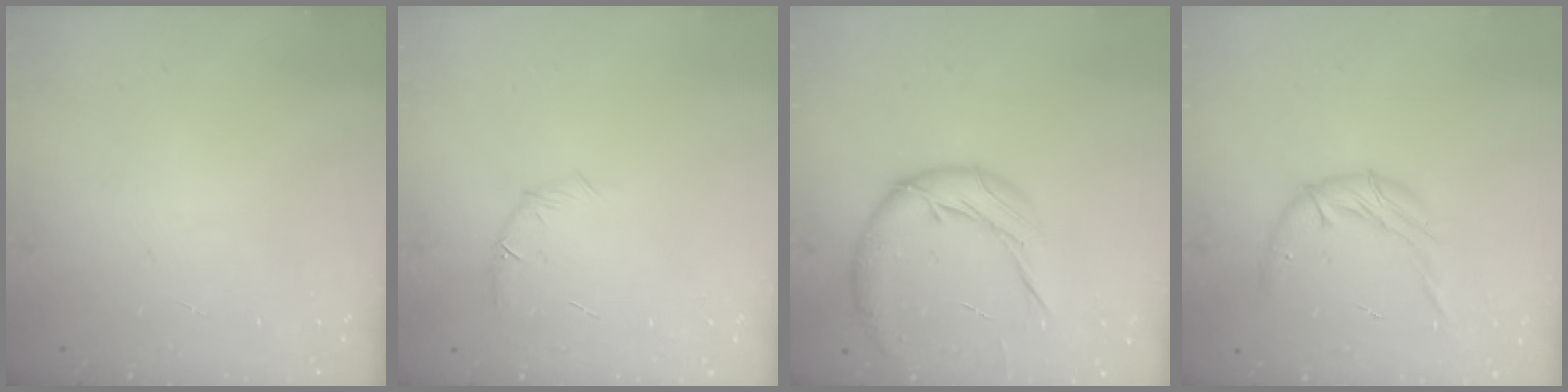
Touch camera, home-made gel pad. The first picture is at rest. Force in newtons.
{"total": 6.3, "press": 6.1, "slide": 1.5}
{"total": 13.1, "press": 13.0, "slide": 1.8}
{"total": 9.5, "press": 9.5, "slide": 0.7}